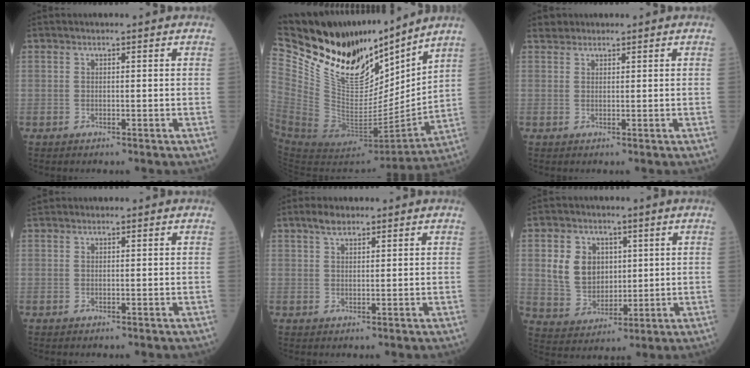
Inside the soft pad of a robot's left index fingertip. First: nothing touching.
{"total": 23.9, "force": [20.0, 7.9, 10.5], "torque": [-0.229, -0.025, 0.359]}
{"total": 1.3, "force": [1.2, 0.5, -0.2], "torque": [-0.001, 0.009, 0.023]}
{"total": 0.6, "force": [0.5, 0.3, 0.0], "torque": [-0.011, 0.013, 0.013]}
{"total": 2.3, "force": [1.8, 0.8, 1.3], "torque": [-0.029, 0.007, 0.034]}
{"total": 8.6, "force": [2.2, 7.0, 4.5], "torque": [-0.105, 0.014, 0.052]}